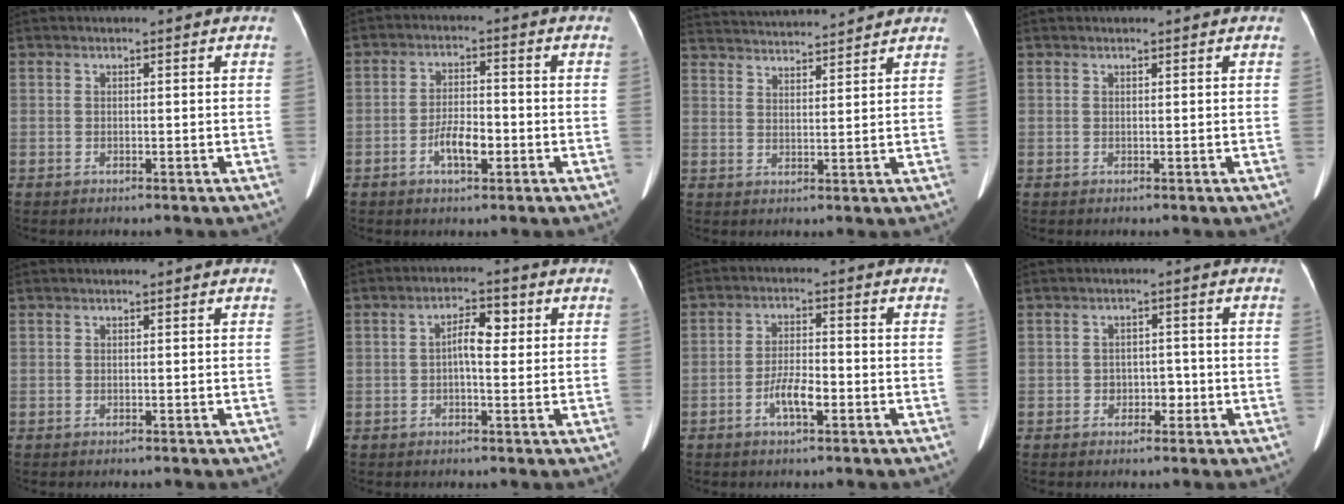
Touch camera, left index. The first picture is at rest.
{"total": 4.7, "force": [-2.4, 1.5, 3.8], "torque": [-0.067, -0.004, -0.039]}
{"total": 13.5, "force": [12.9, 0.3, 3.9], "torque": [-0.077, 0.017, 0.198]}
{"total": 0.8, "force": [0.7, 0.0, 0.4], "torque": [-0.008, 0.004, 0.011]}
{"total": 0.0}
{"total": 4.1, "force": [0.1, 1.4, 3.8], "torque": [-0.063, 0.011, 0.005]}
{"total": 4.6, "force": [-2.4, 1.1, 3.8], "torque": [-0.068, -0.005, -0.041]}
{"total": 2.4, "force": [-1.3, 1.5, 1.3], "torque": [-0.008, -0.001, -0.015]}